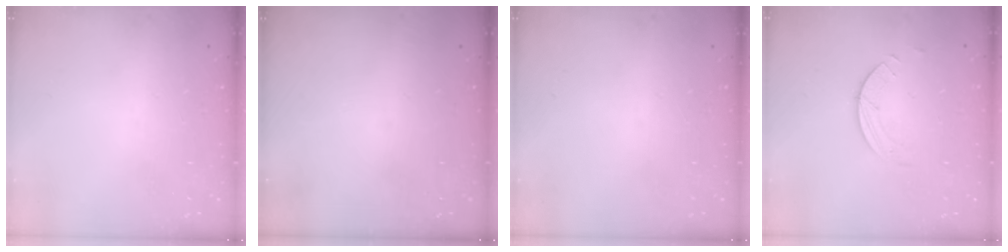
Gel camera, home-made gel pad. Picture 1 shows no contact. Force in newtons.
{"total": 0.0}
{"total": 0.0}
{"total": 1.5, "press": 1.5, "slide": 0.1}